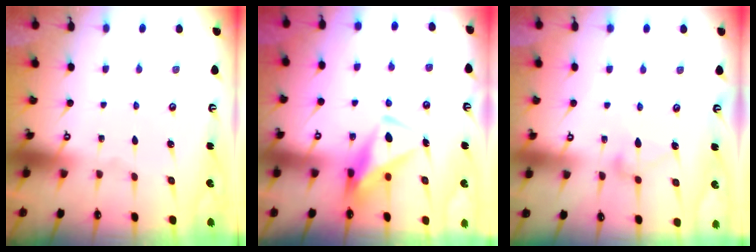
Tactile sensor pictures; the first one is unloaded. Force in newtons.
{"total": 9.4, "press": 9.4, "slide": 0.9}
{"total": 7.2, "press": 7.2, "slide": 0.4}